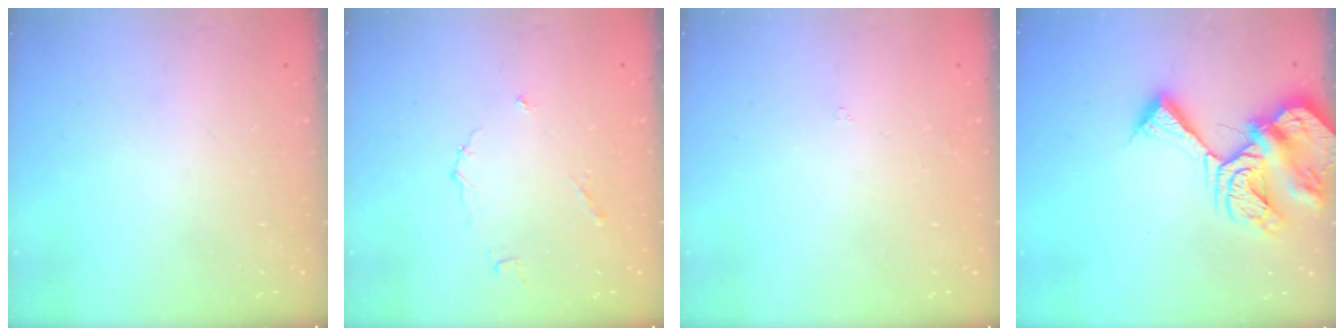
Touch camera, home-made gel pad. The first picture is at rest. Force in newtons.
{"total": 4.2, "press": 4.2, "slide": 0.6}
{"total": 2.3, "press": 2.3, "slide": 0.5}
{"total": 12.4, "press": 12.3, "slide": 1.6}